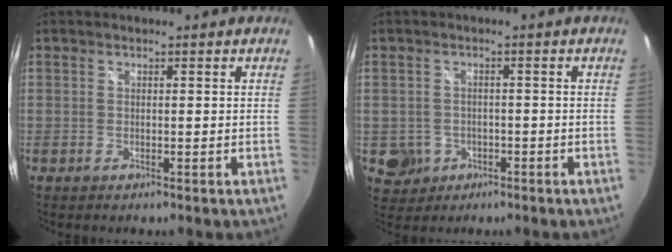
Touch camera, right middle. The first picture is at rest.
{"total": 5.1, "force": [-1.6, 4.7, 1.1], "torque": [-0.036, 0.004, -0.014]}